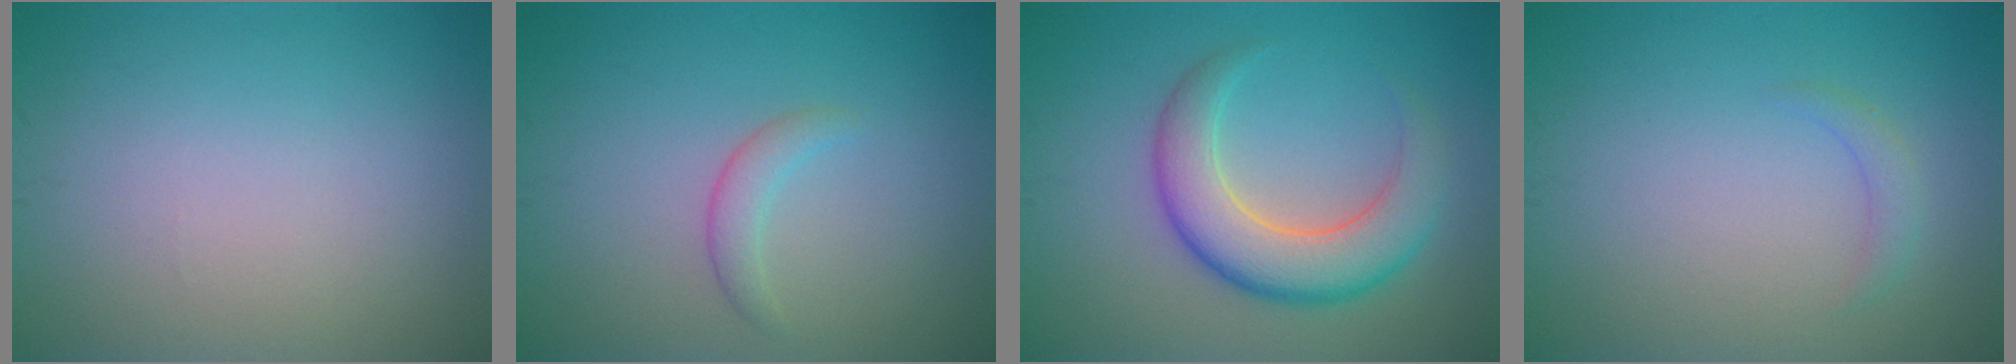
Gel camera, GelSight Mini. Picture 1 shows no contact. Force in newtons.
{"total": 1.6, "press": 1.6, "slide": 0.2}
{"total": 6.2, "press": 6.2, "slide": 0.3}
{"total": 1.1, "press": 1.1, "slide": 0.1}